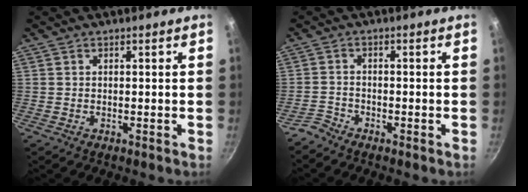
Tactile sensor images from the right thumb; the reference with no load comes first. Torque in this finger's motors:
{"motor_torque": [0.96, 0.04, -0.31, -0.40, -0.01]}